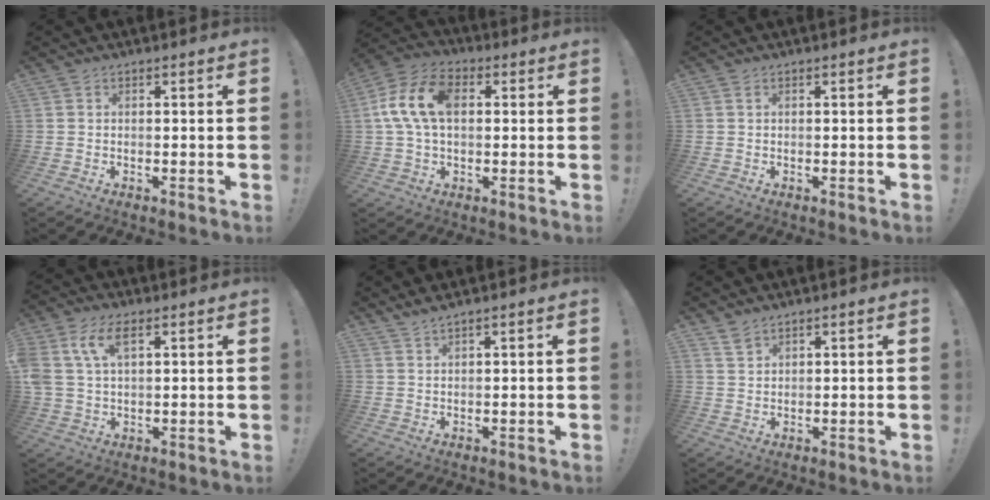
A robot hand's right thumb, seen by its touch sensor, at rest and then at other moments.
{"total": 13.7, "force": [2.0, 8.5, 10.6], "torque": [-0.207, 0.013, 0.038]}
{"total": 0.6, "force": [0.2, 0.0, 0.5], "torque": [-0.014, 0.001, 0.004]}
{"total": 9.3, "force": [3.9, 5.1, 6.7], "torque": [-0.150, 0.000, 0.074]}
{"total": 1.7, "force": [1.3, -0.5, 0.9], "torque": [-0.025, -0.004, 0.023]}
{"total": 3.0, "force": [2.5, 1.2, 1.2], "torque": [-0.014, -0.019, 0.045]}